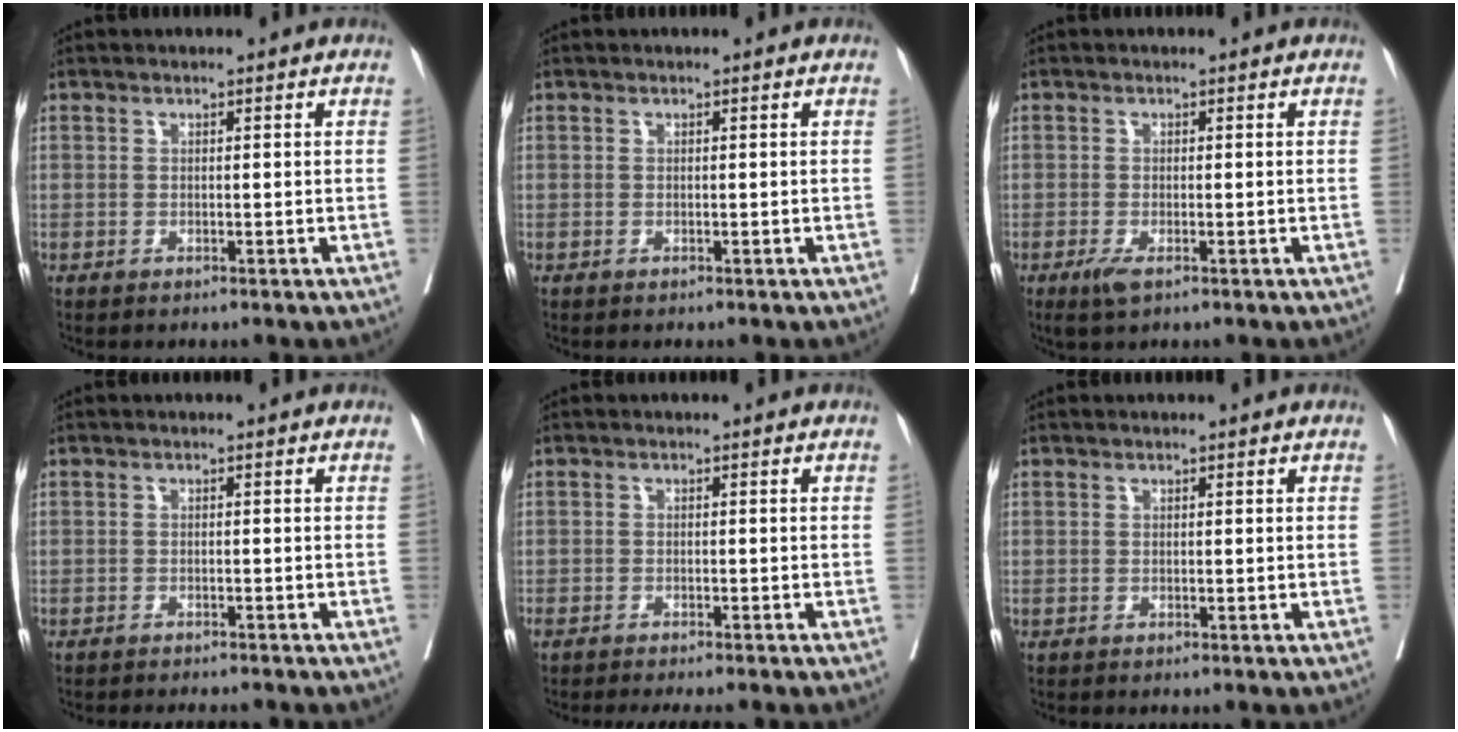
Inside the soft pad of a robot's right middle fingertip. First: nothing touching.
{"total": 0.0}
{"total": 2.2, "force": [-1.2, 0.5, 1.8], "torque": [-0.035, -0.005, -0.022]}
{"total": 6.1, "force": [-5.8, 0.9, 2.0], "torque": [-0.021, -0.006, -0.071]}
{"total": 8.3, "force": [-7.4, 1.0, 3.6], "torque": [-0.039, -0.012, -0.097]}
{"total": 0.0}